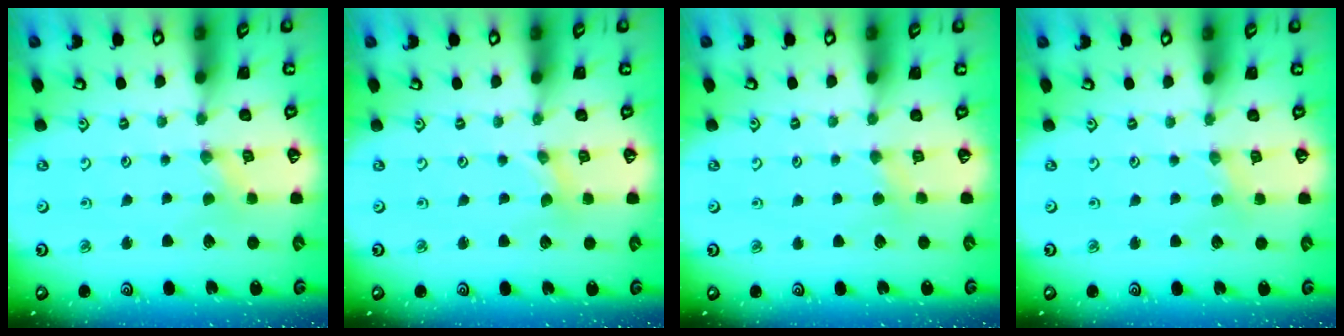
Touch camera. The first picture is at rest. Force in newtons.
{"total": 0.0}
{"total": 3.0, "press": 2.9, "slide": 0.5}
{"total": 0.0}